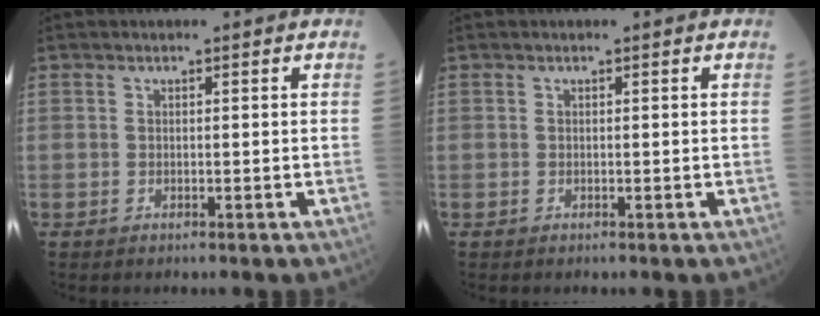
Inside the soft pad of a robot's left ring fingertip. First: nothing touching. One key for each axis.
{"total": 0.0}